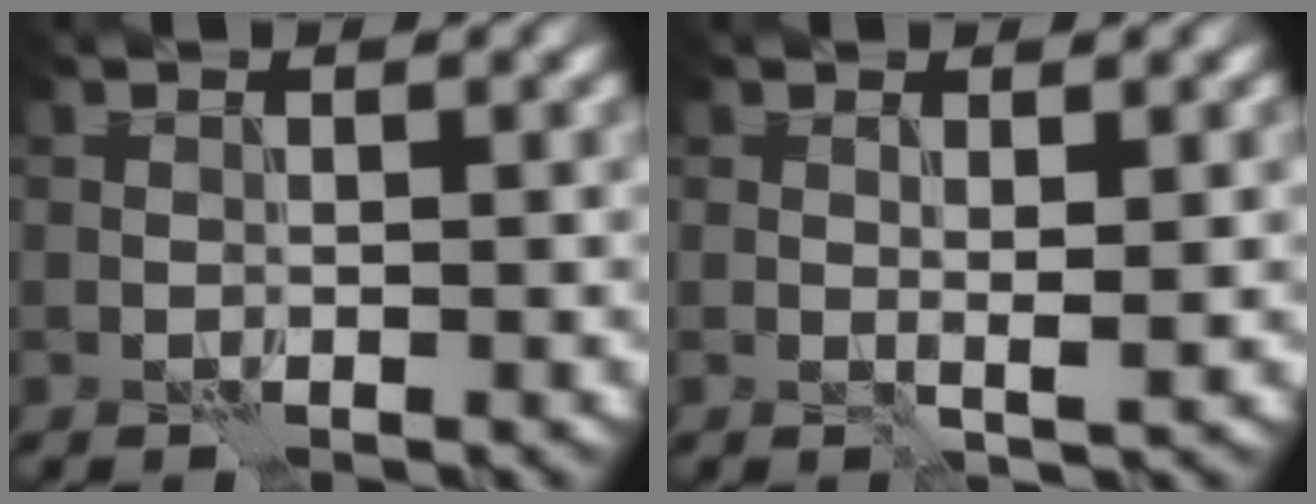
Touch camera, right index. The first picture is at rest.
{"total": 1.2, "force": [0.3, -0.2, 1.1], "torque": [-0.018, -0.002, 0.005]}